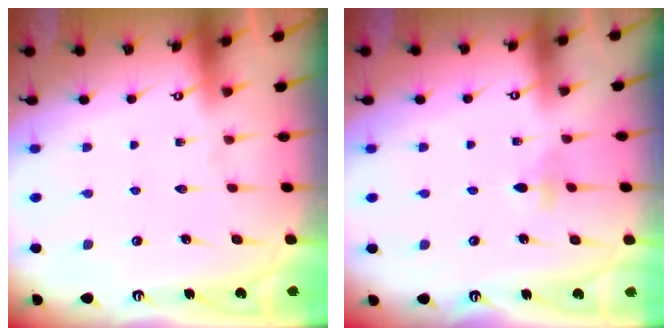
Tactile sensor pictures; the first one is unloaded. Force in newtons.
{"total": 3.7, "press": 3.6, "slide": 0.8}